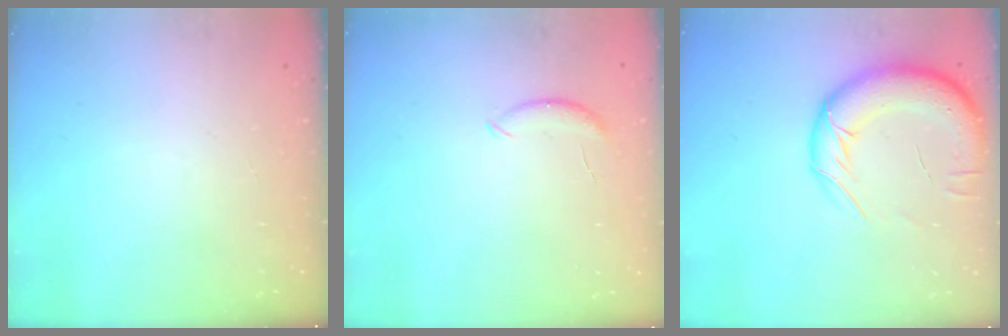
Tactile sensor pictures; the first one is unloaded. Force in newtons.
{"total": 6.1, "press": 6.1, "slide": 0.6}
{"total": 16.1, "press": 15.9, "slide": 2.5}